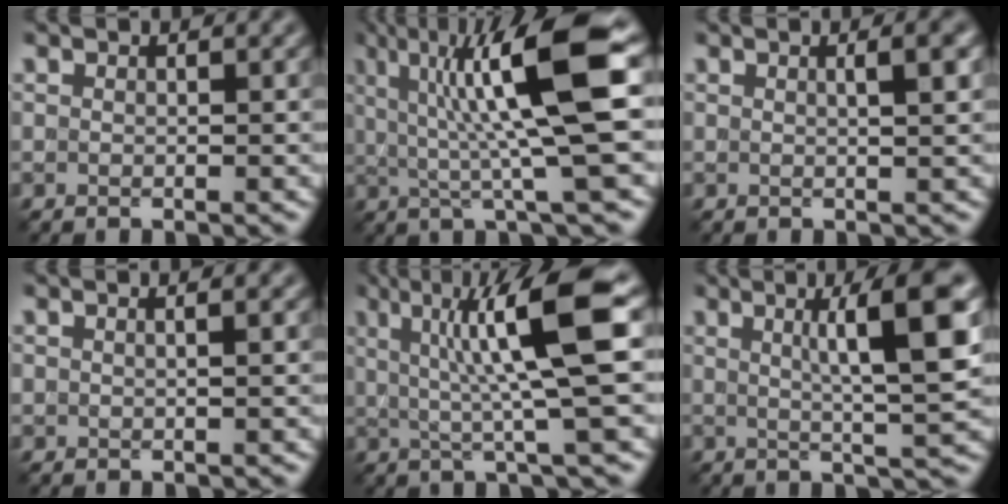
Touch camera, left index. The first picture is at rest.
{"total": 10.8, "force": [2.3, 2.1, 10.3], "torque": [-0.159, 0.002, 0.043]}
{"total": 2.2, "force": [0.6, 0.5, 2.0], "torque": [-0.017, 0.004, 0.001]}
{"total": 0.6, "force": [0.3, 0.2, 0.5], "torque": [-0.008, -0.002, 0.003]}
{"total": 8.7, "force": [1.8, 1.3, 8.4], "torque": [-0.123, 0.003, 0.031]}
{"total": 7.6, "force": [1.9, 1.1, 7.3], "torque": [-0.088, 0.008, 0.029]}